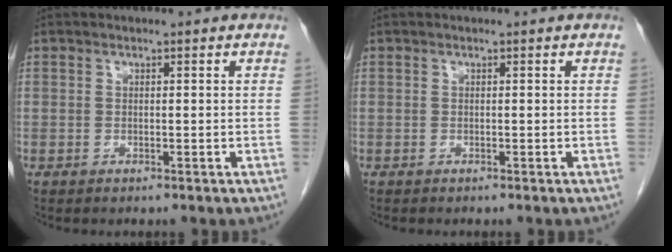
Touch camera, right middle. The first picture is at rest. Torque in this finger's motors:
{"motor_torque": [-0.21, -0.04, -0.02, 0.01]}